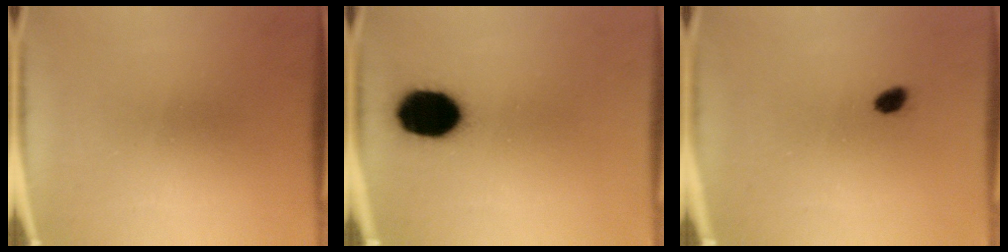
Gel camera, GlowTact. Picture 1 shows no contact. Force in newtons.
{"total": 14.7}
{"total": 2.0}